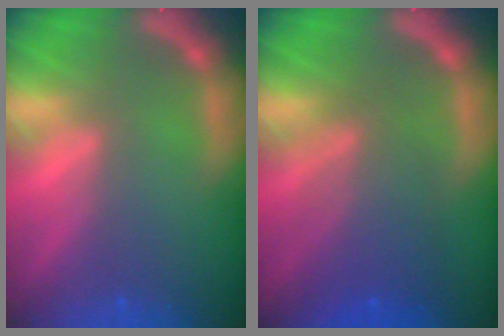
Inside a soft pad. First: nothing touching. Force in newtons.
{"total": 6.0}